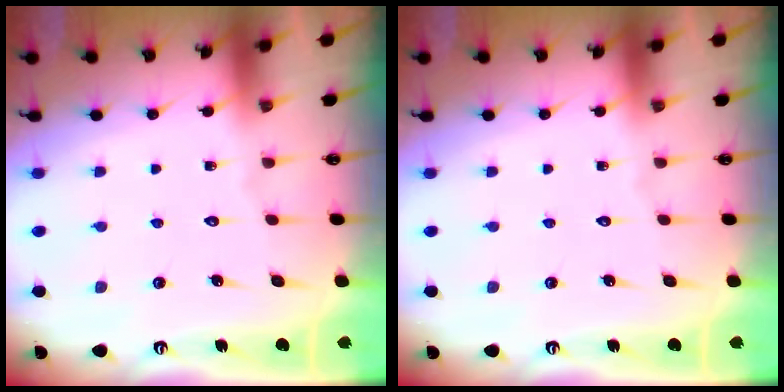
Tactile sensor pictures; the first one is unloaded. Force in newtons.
{"total": 0.0}